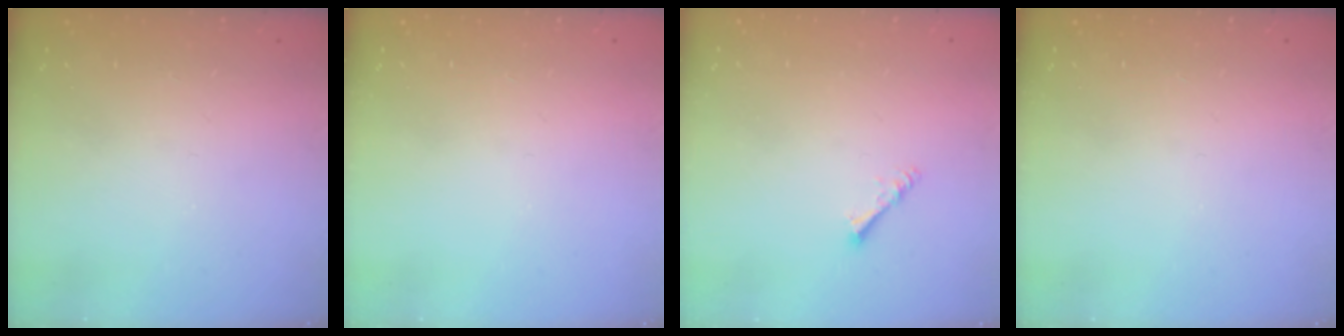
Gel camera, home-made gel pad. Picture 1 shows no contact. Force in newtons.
{"total": 0.0}
{"total": 1.4, "press": 1.3, "slide": 0.3}
{"total": 0.0}